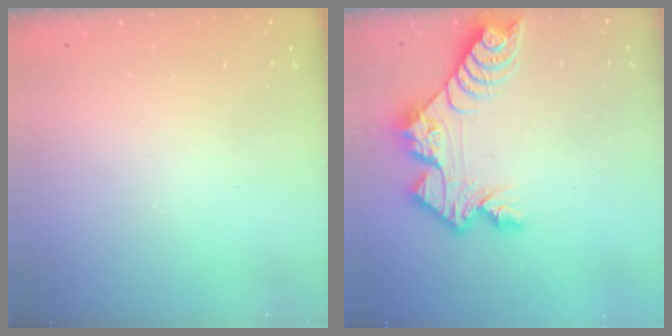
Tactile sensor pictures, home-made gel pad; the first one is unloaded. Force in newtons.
{"total": 11.2, "press": 11.1, "slide": 1.0}